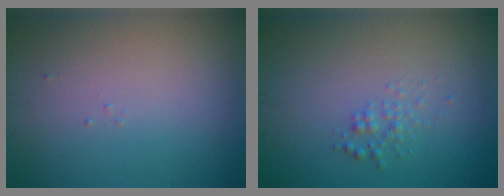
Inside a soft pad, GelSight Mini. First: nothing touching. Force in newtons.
{"total": 1.0, "press": 1.0, "slide": 0.0}